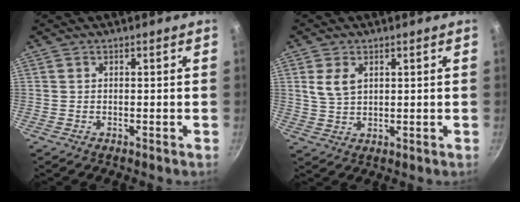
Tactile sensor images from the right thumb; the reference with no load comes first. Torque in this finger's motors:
{"motor_torque": [-0.58, 0.56, 0.17, -0.16, 0.03]}